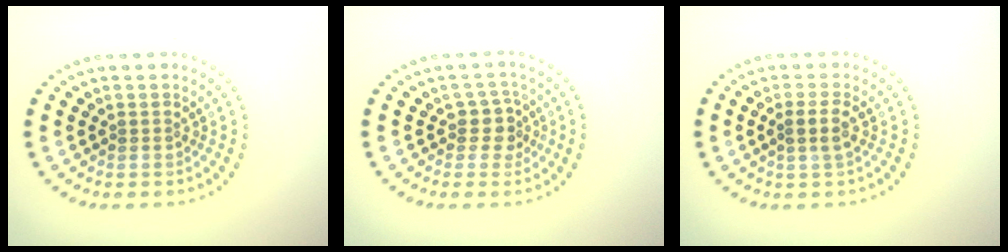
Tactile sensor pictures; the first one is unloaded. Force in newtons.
{"total": 2.3, "press": 1.8, "slide": 1.4}
{"total": 1.8, "press": 1.4, "slide": 1.1}